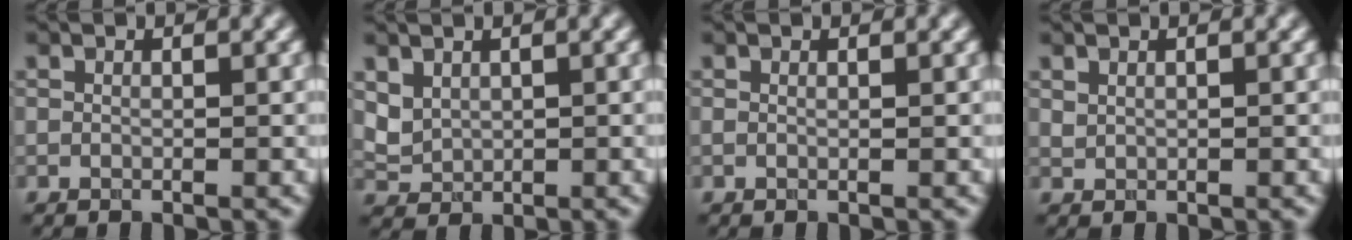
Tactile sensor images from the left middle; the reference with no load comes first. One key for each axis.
{"total": 1.2, "fx": 0.7, "fy": 0.9, "fz": 0.4, "tx": -0.022, "ty": -0.002, "tz": 0.032}
{"total": 0.0}
{"total": 0.6, "fx": 0.5, "fy": -0.1, "fz": -0.2, "tx": -0.007, "ty": -0.002, "tz": 0.019}